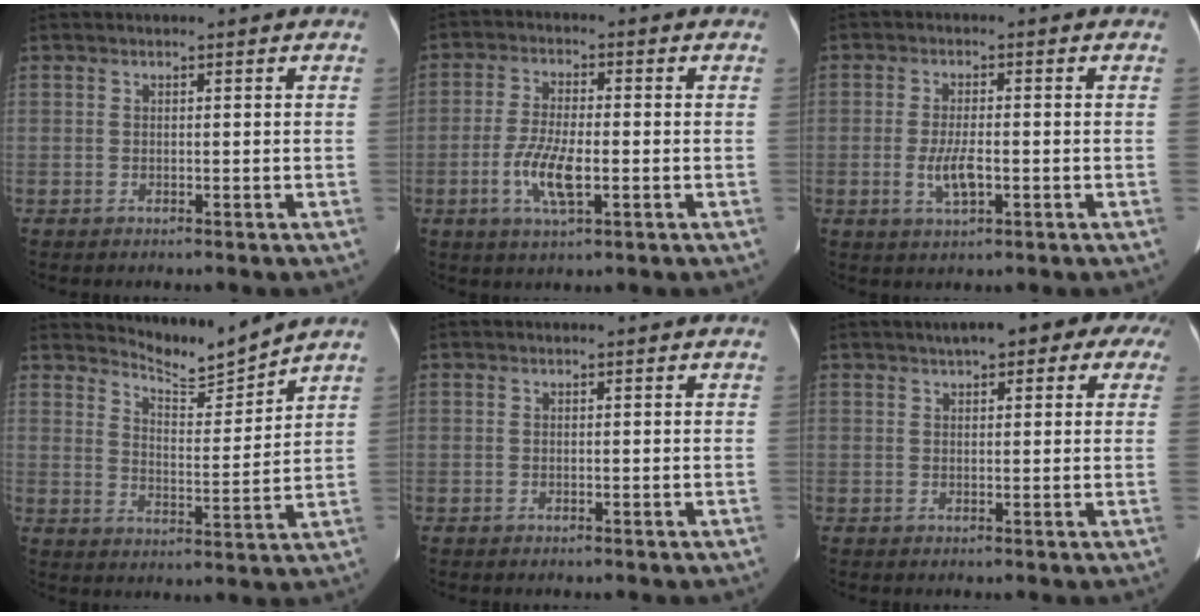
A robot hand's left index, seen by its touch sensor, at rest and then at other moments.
{"total": 6.9, "force": [-2.1, 1.8, 6.3], "torque": [-0.133, -0.004, -0.039]}
{"total": 4.3, "force": [-1.2, 1.2, 3.9], "torque": [-0.082, -0.005, -0.019]}
{"total": 6.7, "force": [6.6, -1.0, -0.2], "torque": [-0.014, -0.025, 0.119]}
{"total": 0.0}
{"total": 10.2, "force": [6.3, 4.1, 6.8], "torque": [-0.070, 0.040, 0.071]}